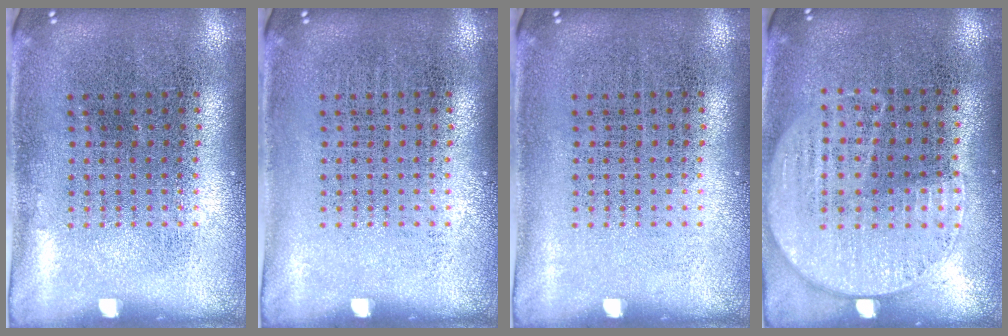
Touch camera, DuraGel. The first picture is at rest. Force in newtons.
{"total": 0.0}
{"total": 0.0}
{"total": 1.2, "press": 1.0, "slide": 0.7}